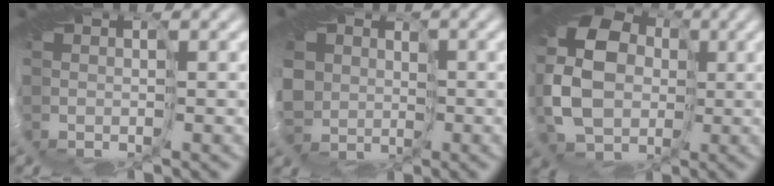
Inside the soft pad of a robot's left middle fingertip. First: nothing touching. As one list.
[{"total": 6.0, "force": [-1.8, 5.0, 2.7], "torque": [-0.035, -0.022, -0.054]}, {"total": 10.9, "force": [-1.5, 8.0, 7.3], "torque": [-0.120, -0.007, -0.050]}]